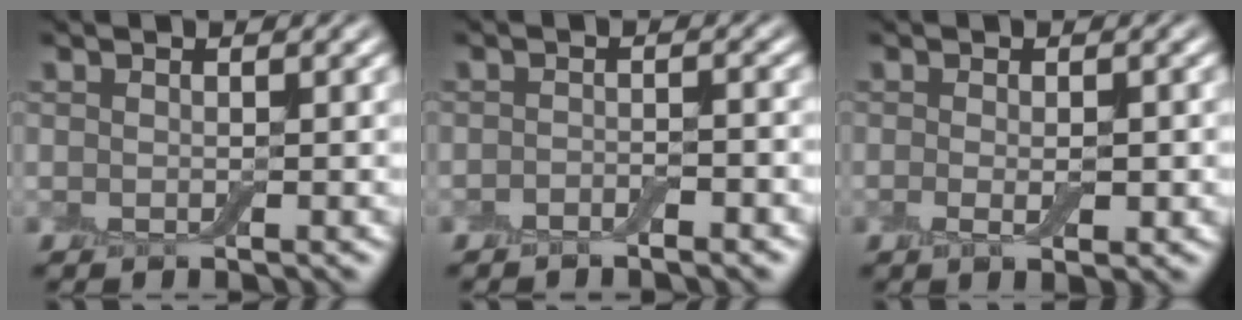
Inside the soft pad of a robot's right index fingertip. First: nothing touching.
{"total": 1.9, "force": [-1.3, 0.5, 1.4], "torque": [-0.022, 0.001, -0.023]}
{"total": 2.1, "force": [-0.4, 0.8, 1.9], "torque": [-0.037, -0.007, -0.006]}